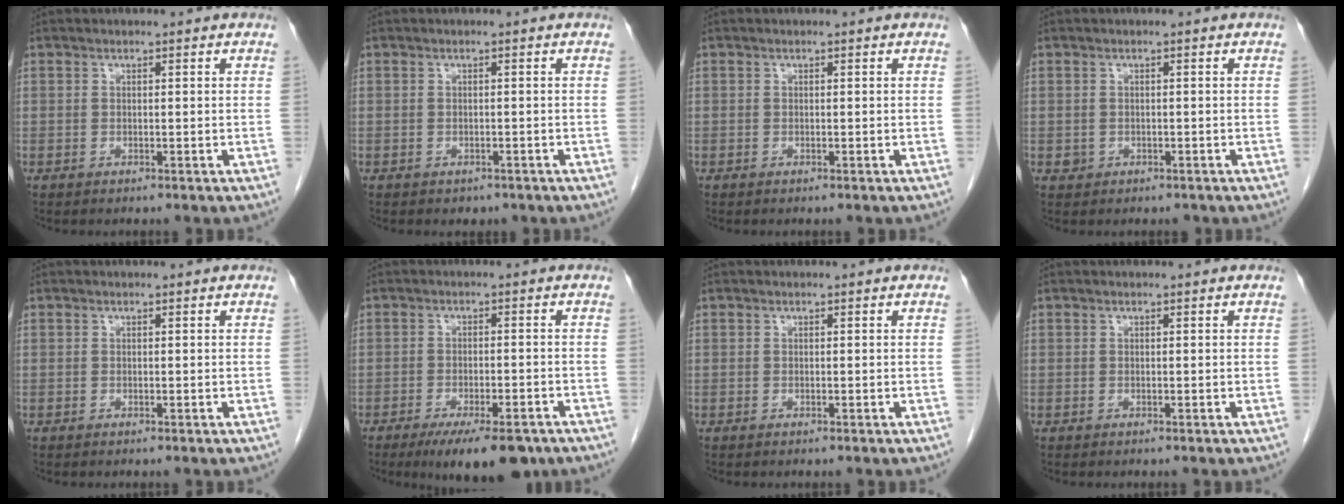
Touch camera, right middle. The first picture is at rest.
{"total": 1.6, "force": [-1.1, 1.0, 0.4], "torque": [-0.011, 0.000, -0.010]}
{"total": 0.0}
{"total": 1.3, "force": [-0.5, 1.2, 0.3], "torque": [-0.006, 0.004, -0.001]}
{"total": 0.0}
{"total": 10.4, "force": [-7.4, 2.9, 6.7], "torque": [-0.092, -0.011, -0.108]}
{"total": 0.0}
{"total": 0.0}